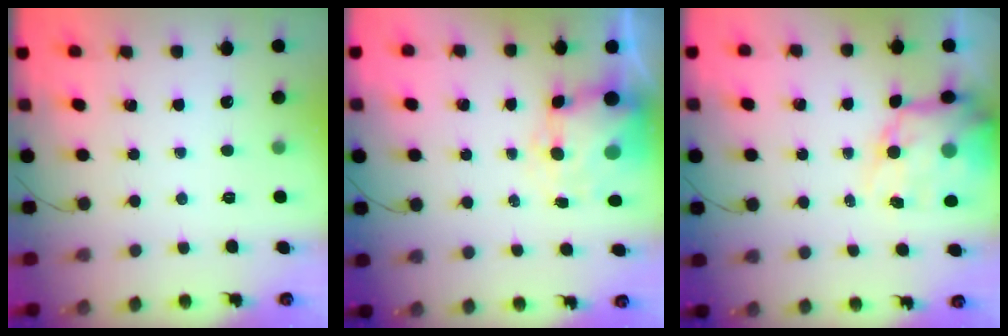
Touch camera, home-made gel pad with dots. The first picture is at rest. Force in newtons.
{"total": 8.0, "press": 7.9, "slide": 1.5}
{"total": 12.5, "press": 12.0, "slide": 3.5}